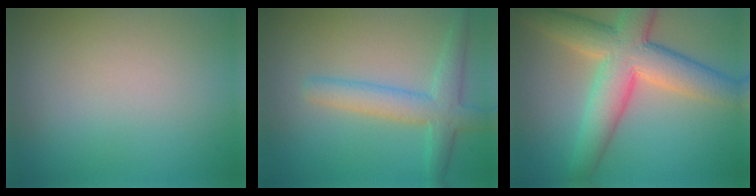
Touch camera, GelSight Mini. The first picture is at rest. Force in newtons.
{"total": 4.3, "press": 4.3, "slide": 0.2}
{"total": 9.0, "press": 9.0, "slide": 0.5}